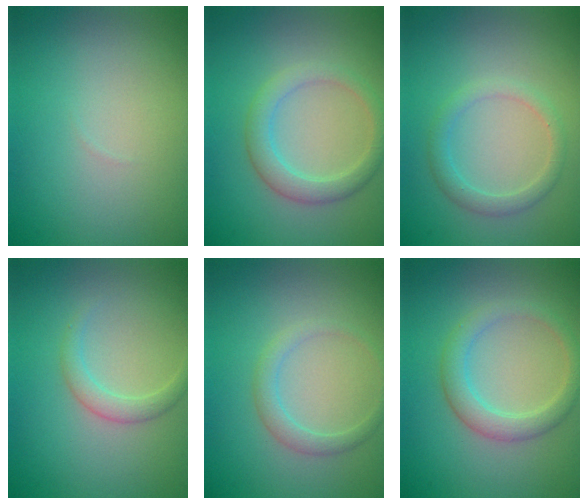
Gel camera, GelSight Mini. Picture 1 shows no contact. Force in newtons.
{"total": 2.9, "press": 2.9, "slide": 0.1}
{"total": 1.9, "press": 1.9, "slide": 0.0}
{"total": 1.7, "press": 1.7, "slide": 0.1}
{"total": 1.7, "press": 1.7, "slide": 0.2}
{"total": 2.9, "press": 2.9, "slide": 0.4}